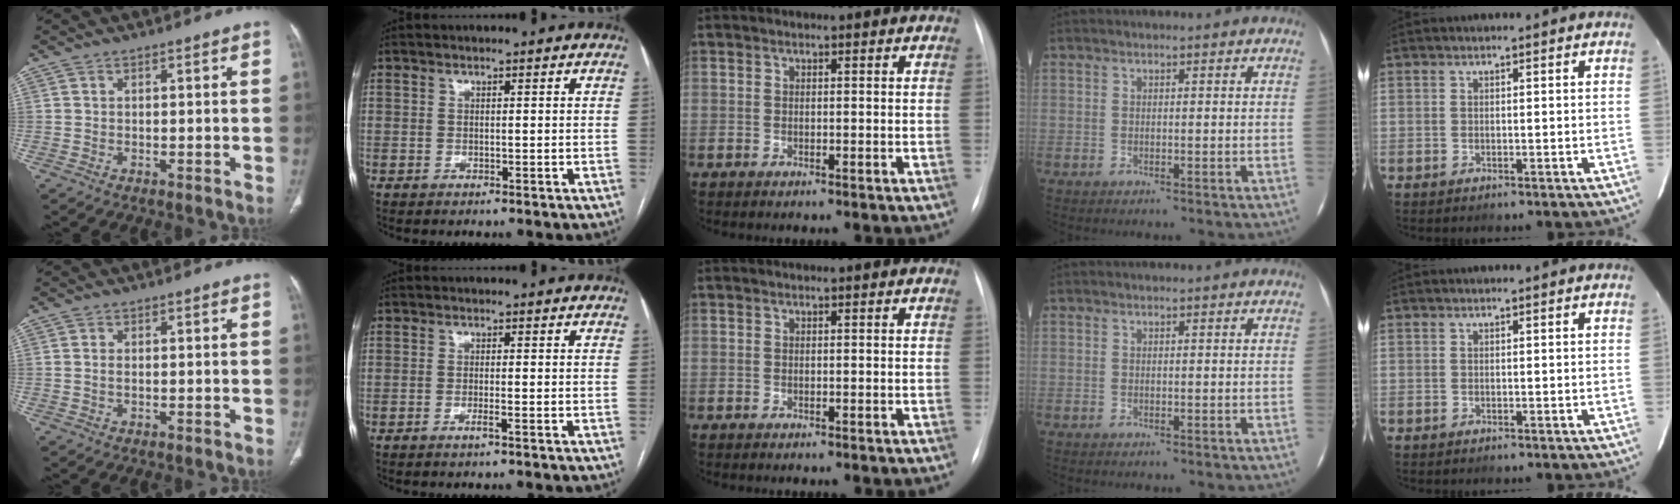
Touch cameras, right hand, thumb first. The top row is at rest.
{"thumb": {"total": 0.9, "force": [0.1, 0.4, 0.8], "torque": [-0.022, 0.002, 0.003]}, "index": {"total": 1.2, "force": [-0.6, -0.2, 1.0], "torque": [-0.020, -0.001, -0.012]}}